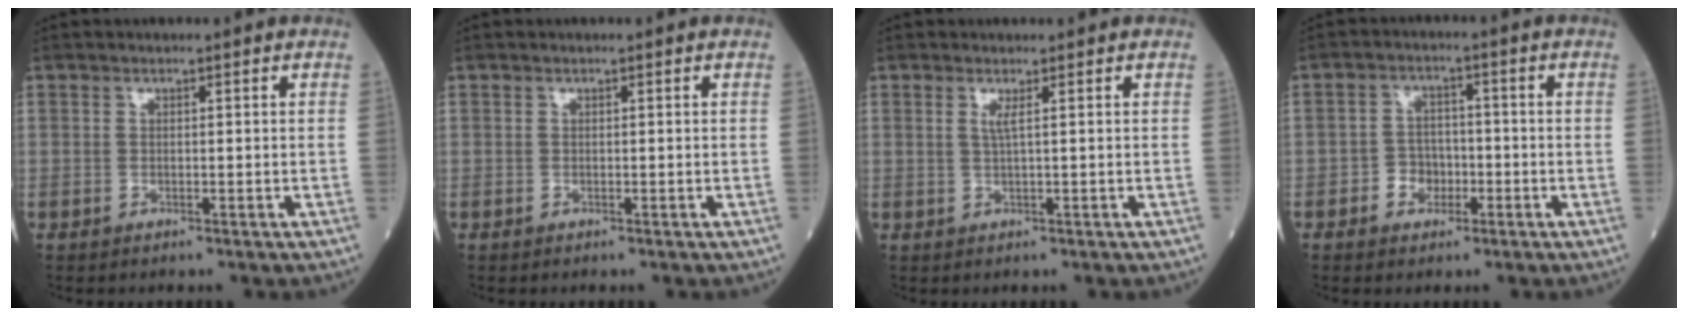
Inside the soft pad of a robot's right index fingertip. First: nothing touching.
{"total": 0.0}
{"total": 1.3, "force": [0.5, -0.3, 1.2], "torque": [-0.031, -0.004, 0.009]}
{"total": 4.0, "force": [-1.5, 3.2, 1.8], "torque": [-0.024, 0.011, -0.027]}